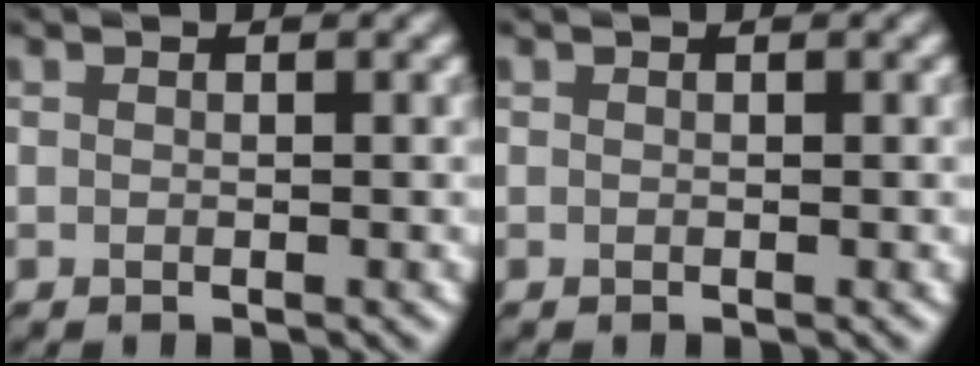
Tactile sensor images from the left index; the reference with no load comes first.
{"total": 0.0}